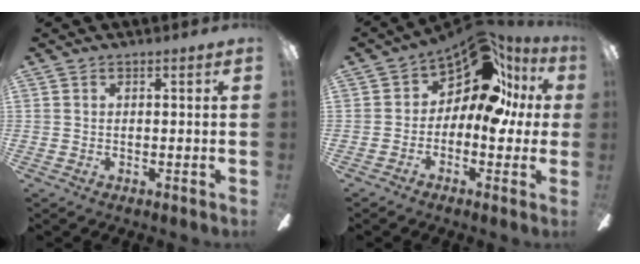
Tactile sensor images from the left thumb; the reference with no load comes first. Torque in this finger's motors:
{"motor_torque": [1.33, 2.09, 0.11, 0.03, 0.06]}